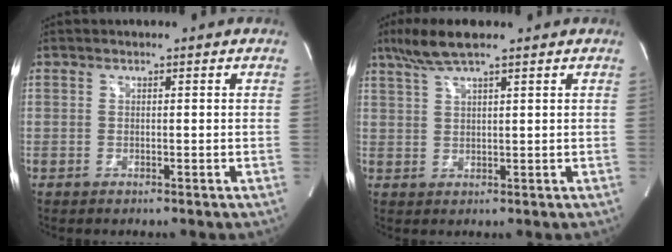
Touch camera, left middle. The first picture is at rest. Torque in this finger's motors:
{"motor_torque": [0.62, -0.33, 0.04, 0.05]}